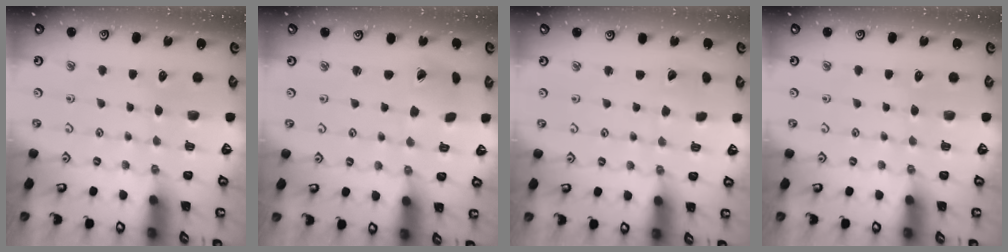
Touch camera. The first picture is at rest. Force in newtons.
{"total": 1.0, "press": 1.0, "slide": 0.1}
{"total": 1.3, "press": 1.3, "slide": 0.1}
{"total": 0.0}